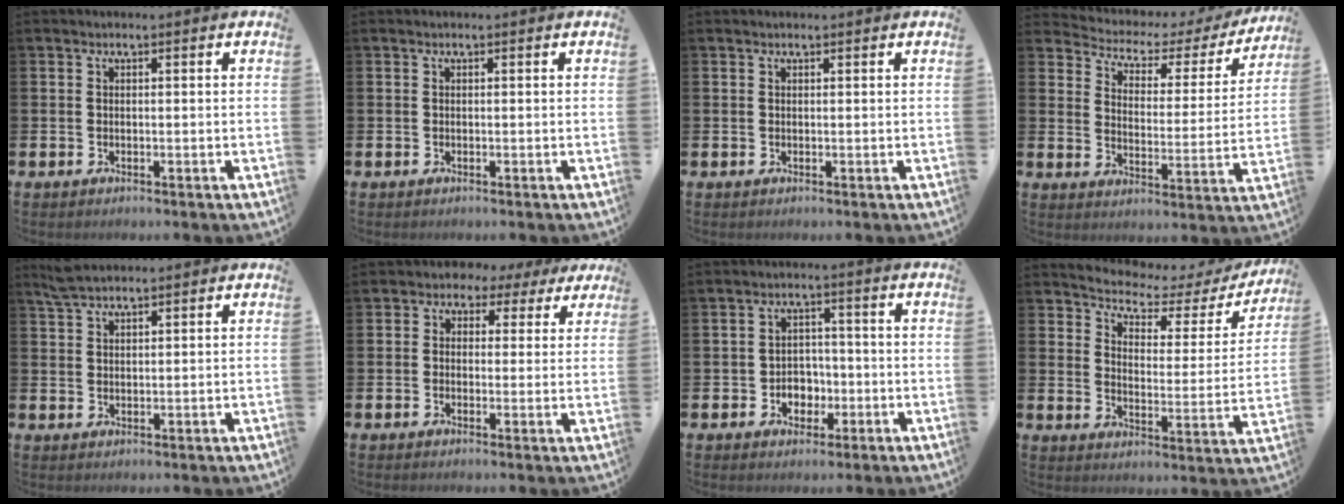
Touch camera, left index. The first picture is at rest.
{"total": 0.0}
{"total": 0.0}
{"total": 4.0, "force": [3.3, 2.1, 1.0], "torque": [-0.048, -0.024, 0.046]}
{"total": 3.3, "force": [3.0, 0.8, 1.1], "torque": [-0.027, -0.004, 0.055]}
{"total": 2.5, "force": [1.0, 2.3, 0.4], "torque": [-0.019, -0.001, 0.011]}
{"total": 3.6, "force": [-1.2, 3.2, 1.3], "torque": [-0.024, 0.001, -0.031]}
{"total": 4.0, "force": [3.5, 1.5, 1.0], "torque": [-0.049, -0.029, 0.050]}